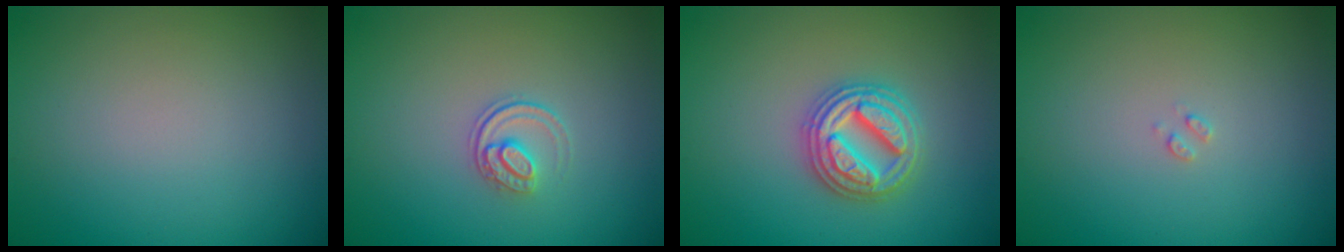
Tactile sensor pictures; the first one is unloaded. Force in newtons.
{"total": 1.5, "press": 1.1, "slide": 1.1}
{"total": 4.7, "press": 4.6, "slide": 0.8}
{"total": 0.6, "press": 0.6, "slide": 0.2}